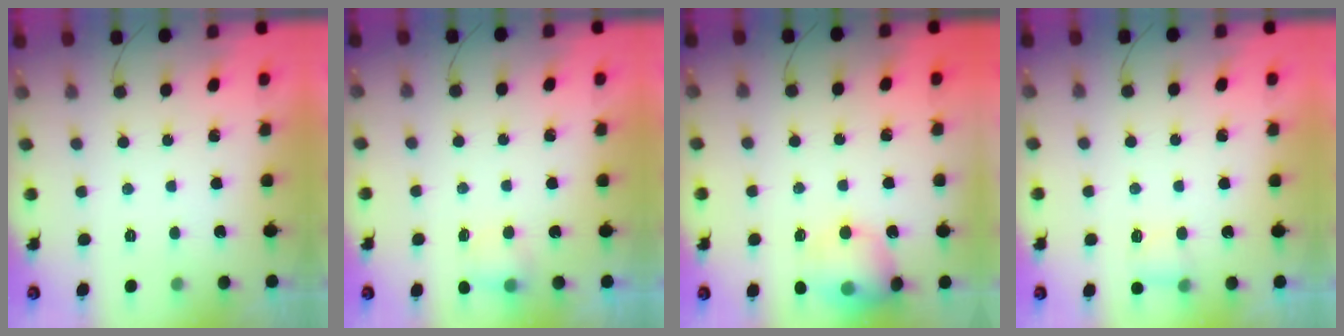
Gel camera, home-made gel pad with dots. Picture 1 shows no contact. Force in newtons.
{"total": 4.3, "press": 4.1, "slide": 1.2}
{"total": 13.3, "press": 13.1, "slide": 2.2}
{"total": 3.8, "press": 3.5, "slide": 1.3}